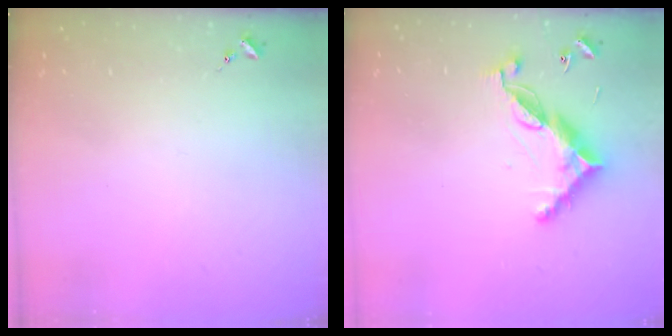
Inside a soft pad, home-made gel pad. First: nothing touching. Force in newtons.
{"total": 10.4, "press": 10.4, "slide": 0.4}